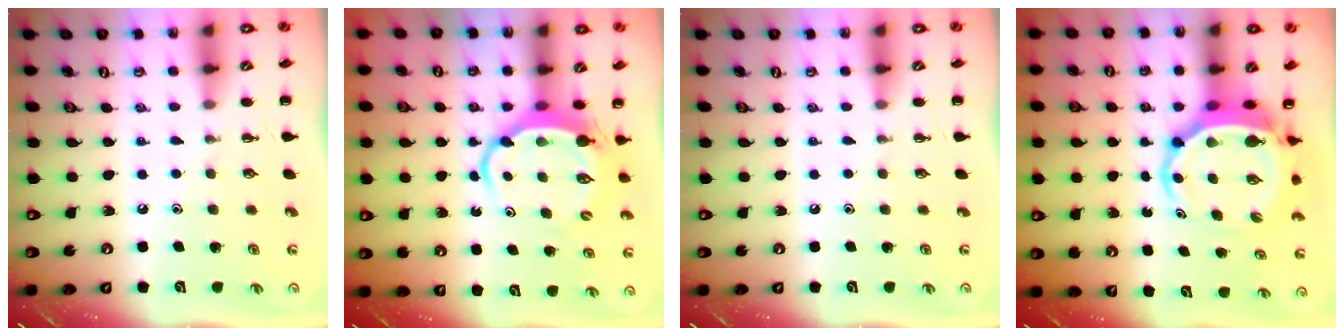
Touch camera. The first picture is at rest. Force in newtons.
{"total": 6.9, "press": 6.8, "slide": 1.2}
{"total": 0.0}
{"total": 6.8, "press": 6.6, "slide": 1.6}